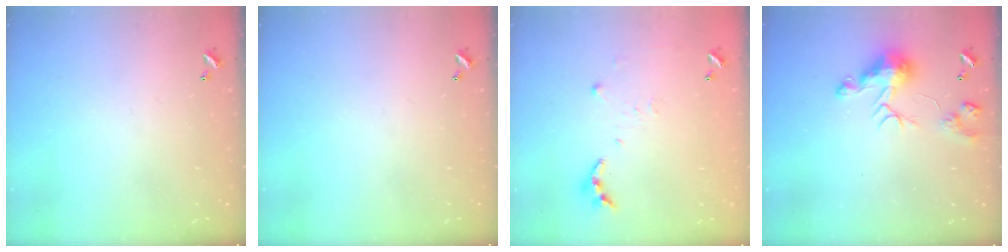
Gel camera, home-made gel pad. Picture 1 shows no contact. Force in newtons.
{"total": 0.0}
{"total": 6.3, "press": 6.3, "slide": 0.6}
{"total": 11.0, "press": 11.0, "slide": 0.7}